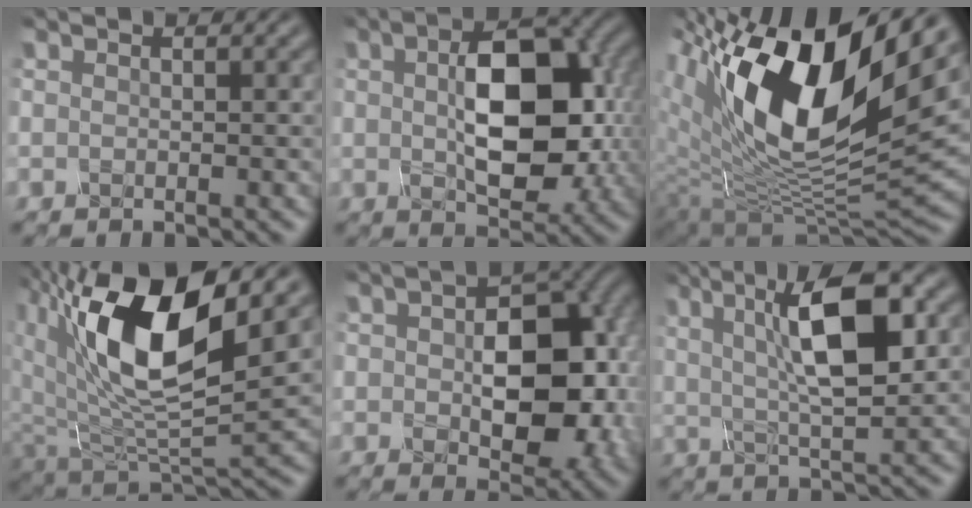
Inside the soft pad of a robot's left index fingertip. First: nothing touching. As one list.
[{"total": 10.2, "force": [0.7, 5.6, 8.4], "torque": [-0.140, 0.002, 0.014]}, {"total": 16.8, "force": [6.4, 7.1, 13.8], "torque": [-0.247, 0.006, 0.104]}, {"total": 12.3, "force": [4.7, 5.5, 9.9], "torque": [-0.187, -0.005, 0.091]}, {"total": 10.6, "force": [0.2, 6.4, 8.4], "torque": [-0.121, -0.008, 0.011]}, {"total": 9.6, "force": [2.5, 2.8, 8.8], "torque": [-0.140, 0.009, 0.038]}]